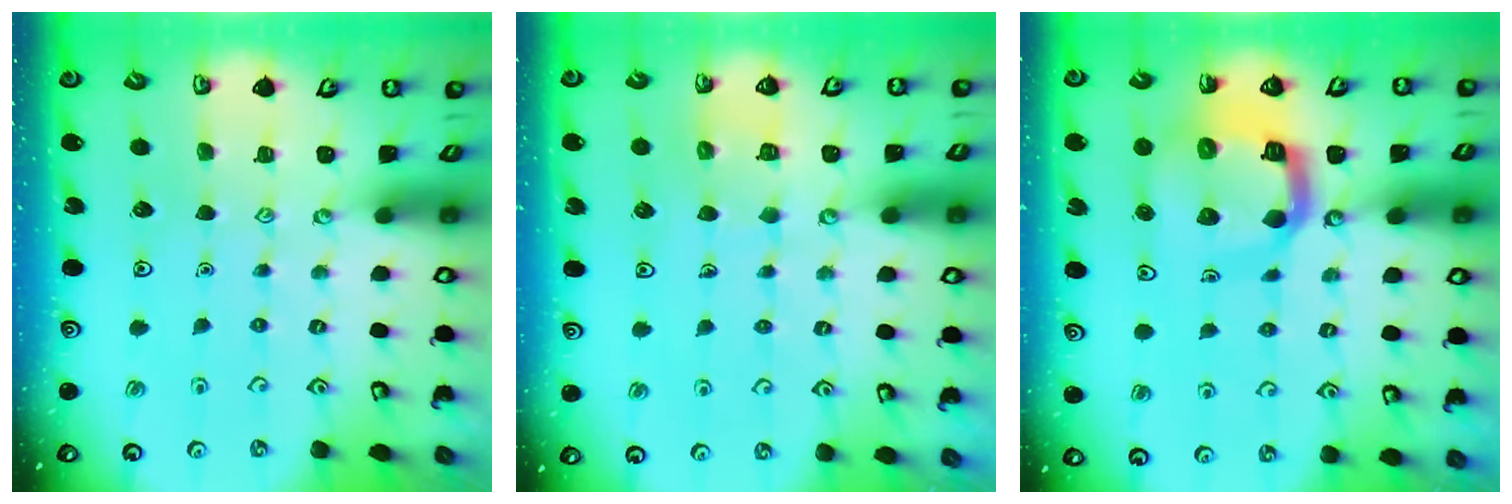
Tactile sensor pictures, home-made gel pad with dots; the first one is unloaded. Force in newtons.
{"total": 6.1, "press": 6.1, "slide": 0.5}
{"total": 13.8, "press": 13.7, "slide": 1.7}